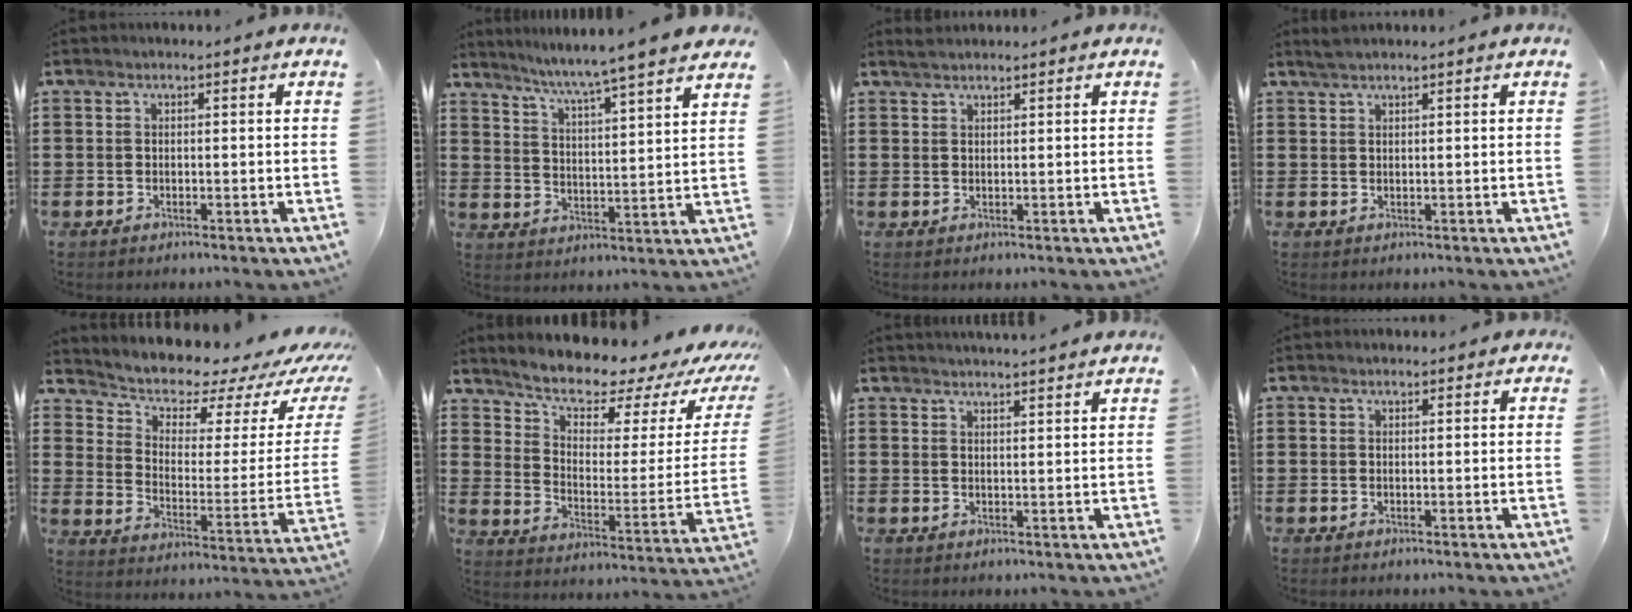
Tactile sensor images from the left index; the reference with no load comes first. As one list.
[{"total": 5.2, "force": [4.7, -1.4, 1.8], "torque": [-0.057, -0.043, 0.072]}, {"total": 1.5, "force": [1.4, 0.2, 0.2], "torque": [-0.006, 0.001, 0.028]}, {"total": 1.6, "force": [1.4, 0.1, 0.6], "torque": [-0.014, 0.001, 0.027]}, {"total": 5.7, "force": [5.2, 2.1, 1.1], "torque": [-0.040, -0.052, 0.085]}, {"total": 7.2, "force": [6.4, 2.1, 2.6], "torque": [-0.063, -0.057, 0.103]}, {"total": 2.2, "force": [2.2, -0.5, 0.1], "torque": [-0.007, -0.007, 0.042]}, {"total": 0.7, "force": [0.5, 0.5, 0.2], "torque": [-0.006, 0.005, 0.010]}]